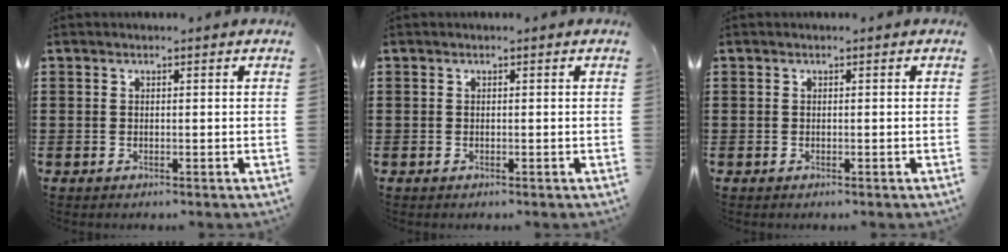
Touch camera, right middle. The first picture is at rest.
{"total": 0.0}
{"total": 0.0}